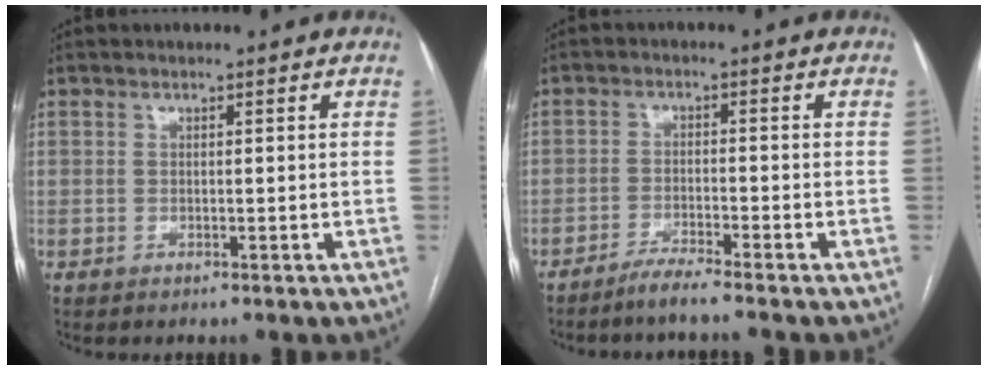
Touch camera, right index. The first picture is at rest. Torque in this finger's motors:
{"motor_torque": [0.04, -0.02, -0.02, 0.00]}